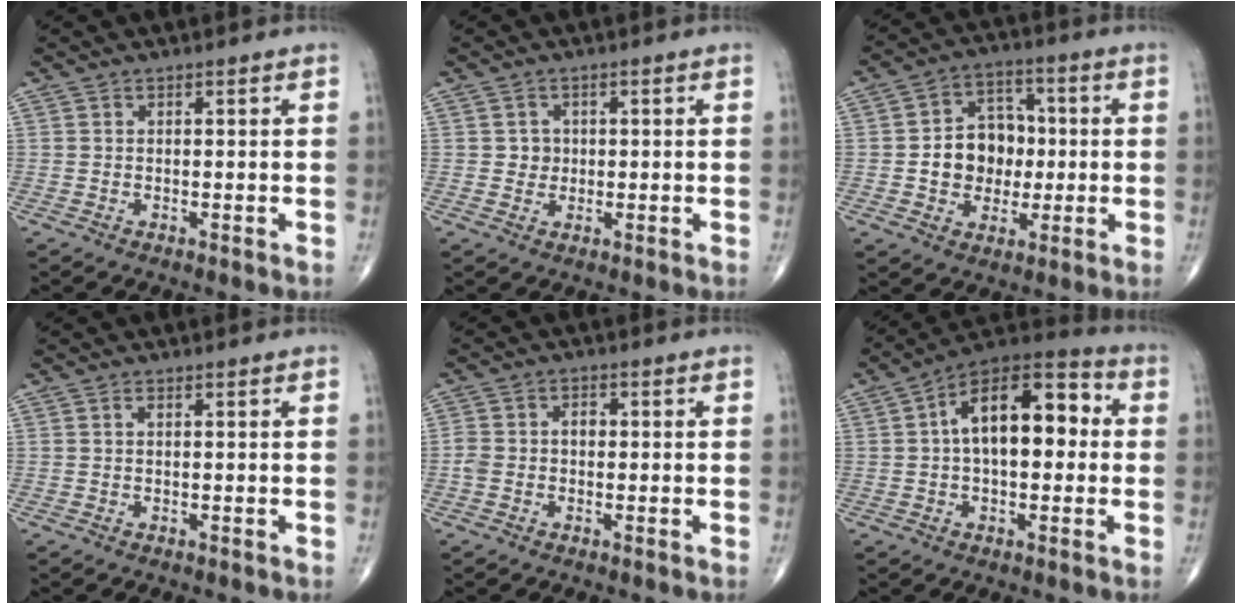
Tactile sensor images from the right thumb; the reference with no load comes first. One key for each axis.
{"total": 2.3, "fx": 0.1, "fy": 2.2, "fz": 0.7, "tx": 0.004, "ty": 0.005, "tz": 0.001}
{"total": 11.6, "fx": -0.3, "fy": 9.2, "fz": 7.1, "tx": -0.074, "ty": 0.023, "tz": -0.005}
{"total": 0.5, "fx": 0.1, "fy": 0.2, "fz": 0.5, "tx": -0.009, "ty": 0.000, "tz": 0.000}
{"total": 3.8, "fx": -0.4, "fy": 2.8, "fz": 2.5, "tx": -0.048, "ty": 0.019, "tz": -0.010}
{"total": 16.5, "fx": 1.9, "fy": 8.7, "fz": 13.9, "tx": -0.195, "ty": 0.042, "tz": 0.018}